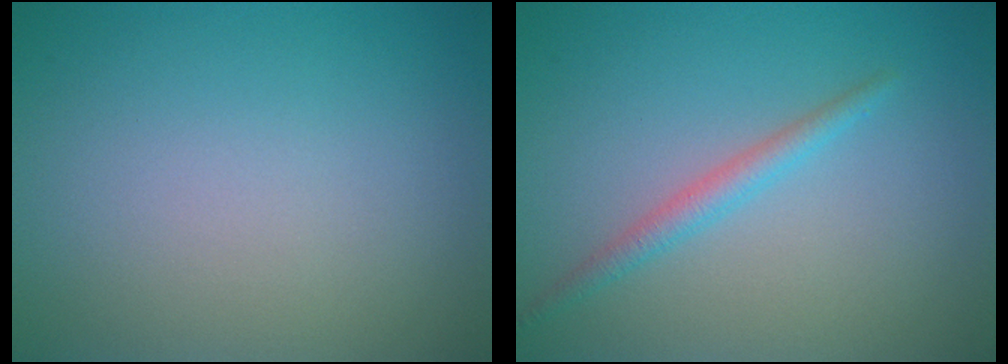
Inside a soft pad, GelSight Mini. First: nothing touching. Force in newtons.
{"total": 1.8, "press": 1.8, "slide": 0.1}